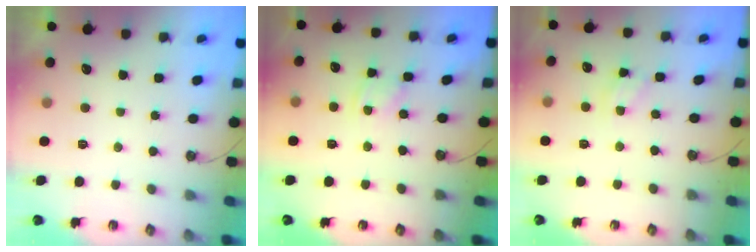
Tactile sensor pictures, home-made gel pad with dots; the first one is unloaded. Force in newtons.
{"total": 2.9, "press": 2.8, "slide": 0.5}
{"total": 3.4, "press": 3.3, "slide": 0.4}